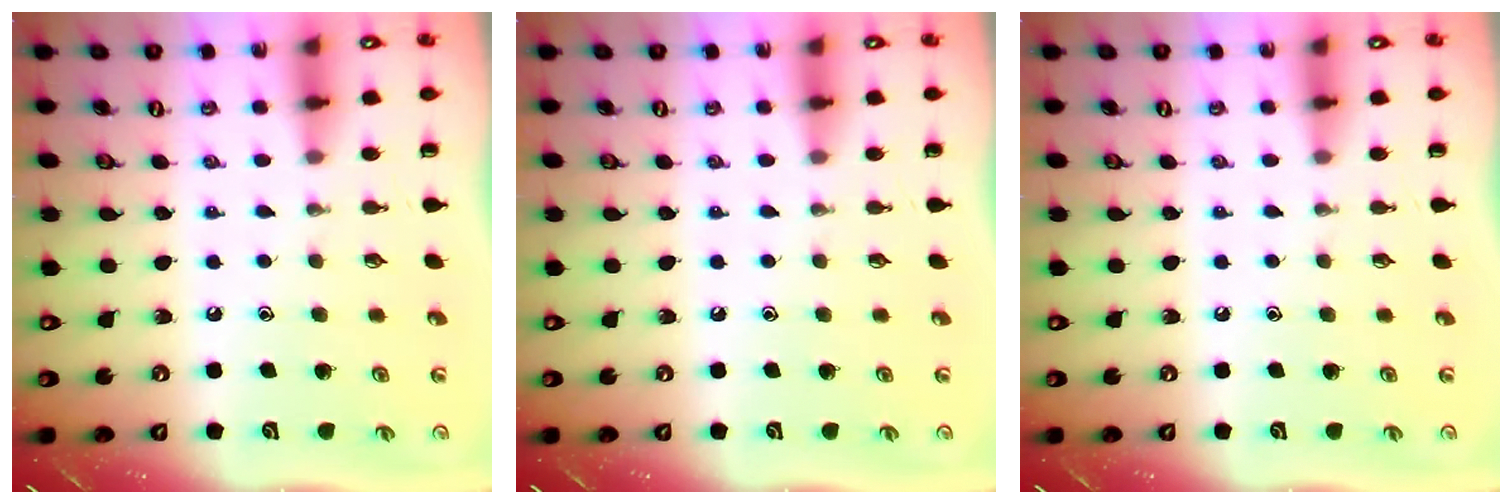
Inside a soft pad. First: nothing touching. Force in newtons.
{"total": 0.0}
{"total": 0.0}